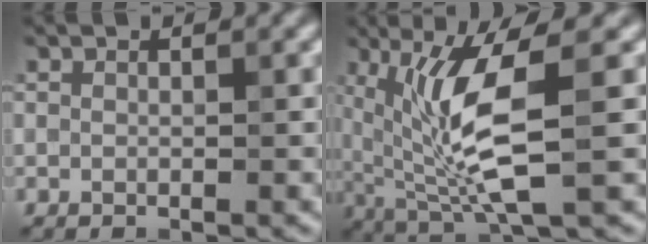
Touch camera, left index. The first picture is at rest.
{"total": 7.9, "force": [1.0, 1.9, 7.6], "torque": [-0.154, -0.014, 0.027]}